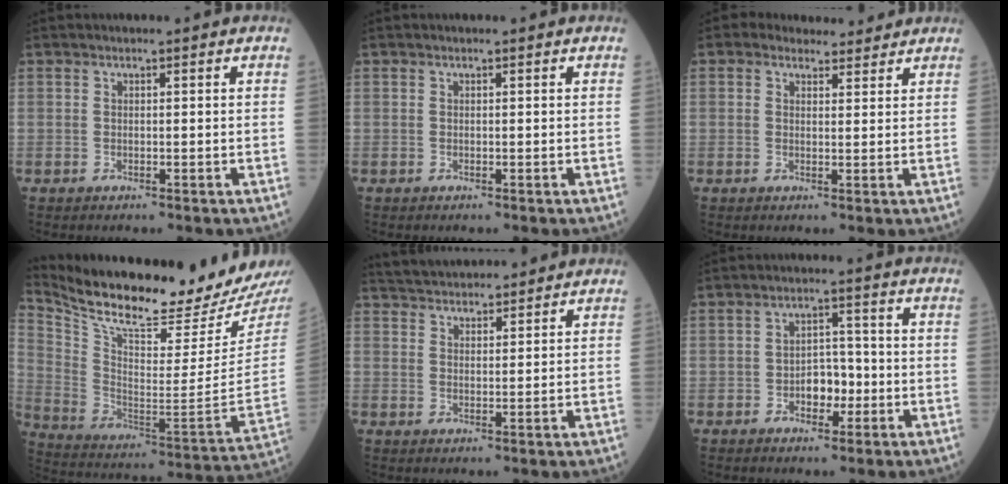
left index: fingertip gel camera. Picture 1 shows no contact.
{"total": 0.0}
{"total": 5.1, "force": [4.6, 2.2, 0.7], "torque": [-0.002, 0.014, 0.057]}
{"total": 24.3, "force": [21.7, 0.4, 11.0], "torque": [-0.209, -0.085, 0.336]}
{"total": 9.3, "force": [8.9, 1.6, 2.4], "torque": [-0.042, 0.030, 0.139]}
{"total": 4.3, "force": [-1.4, 2.6, 3.2], "torque": [-0.049, 0.010, -0.024]}